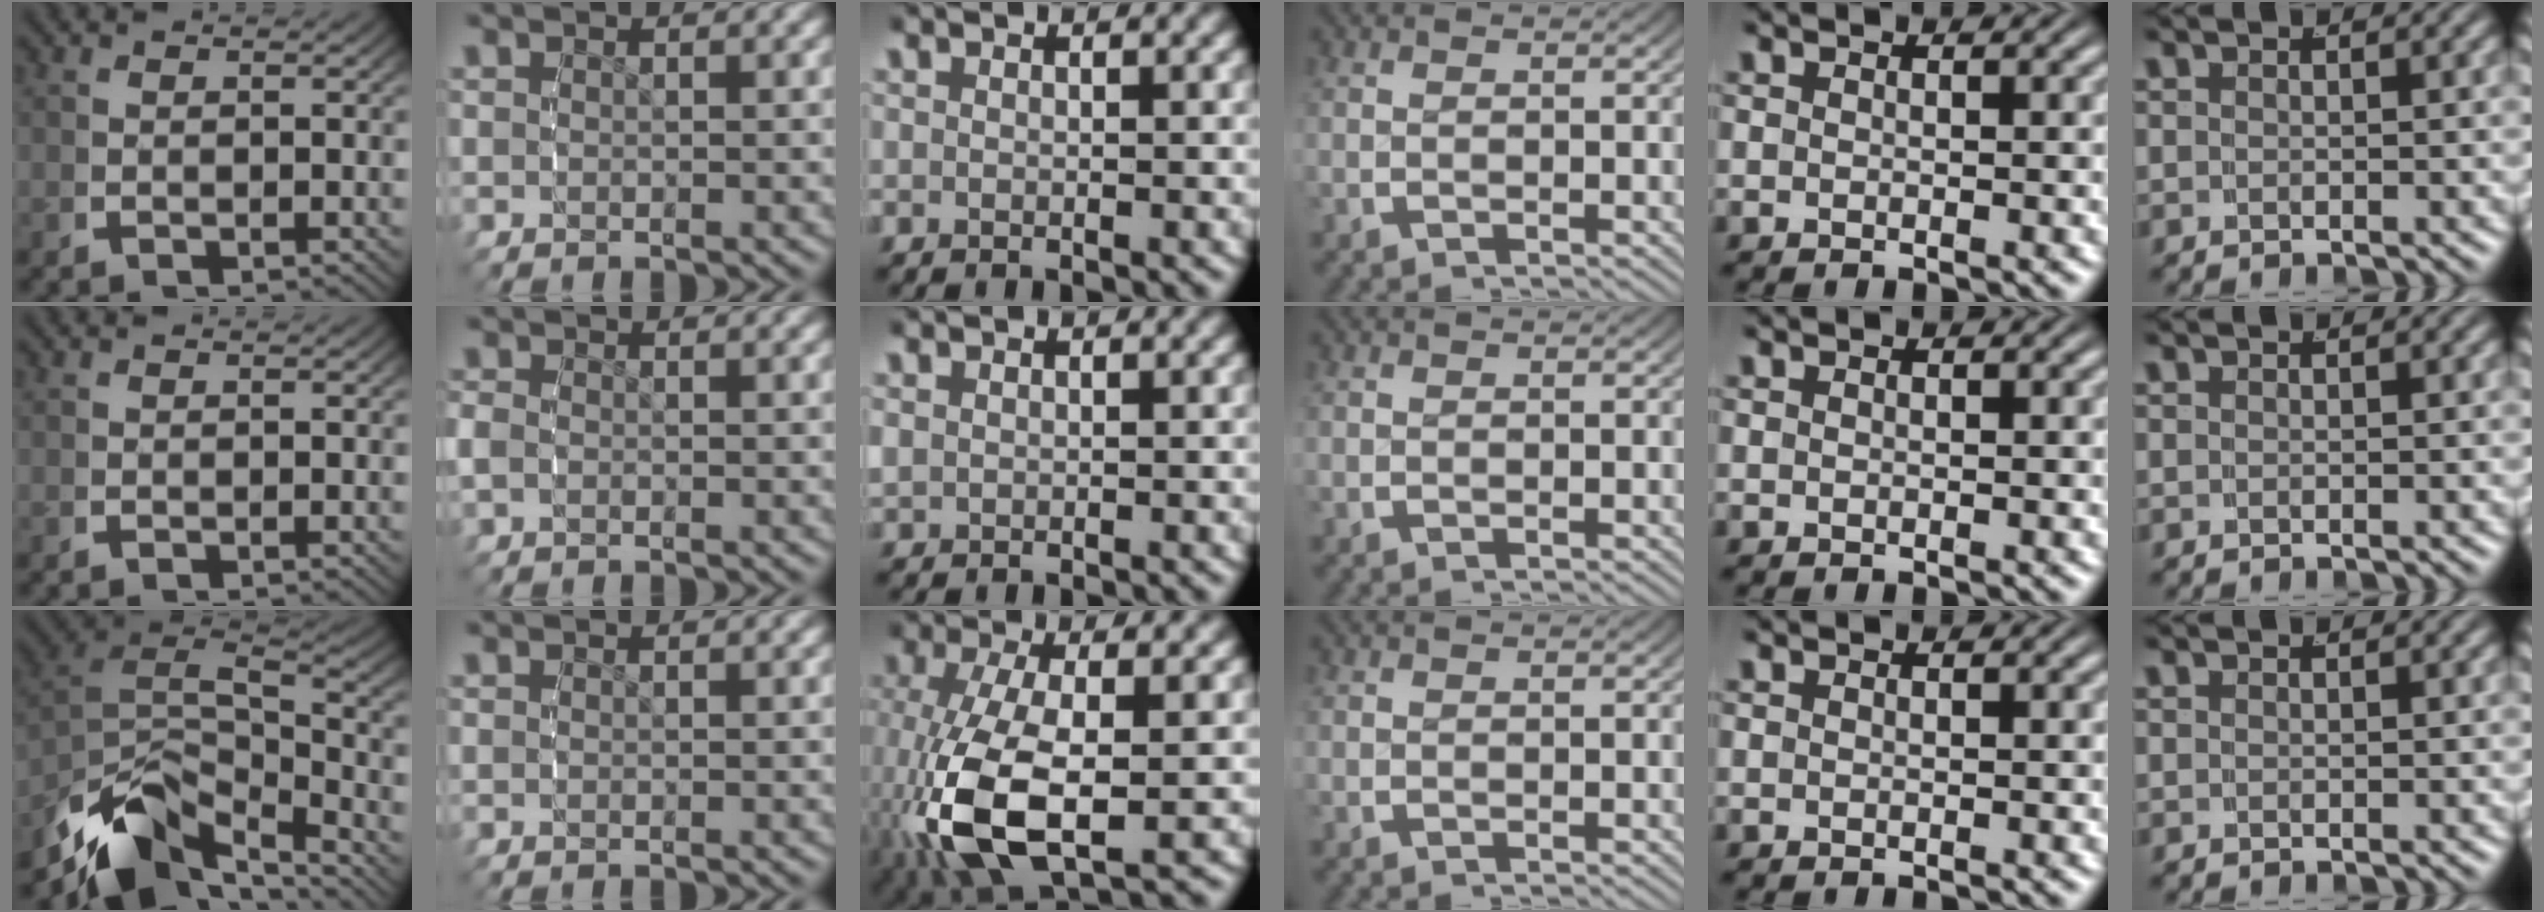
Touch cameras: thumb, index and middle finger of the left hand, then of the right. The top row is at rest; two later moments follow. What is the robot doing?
{"motion": "grasp_and_lifting", "object": "bottle cap"}